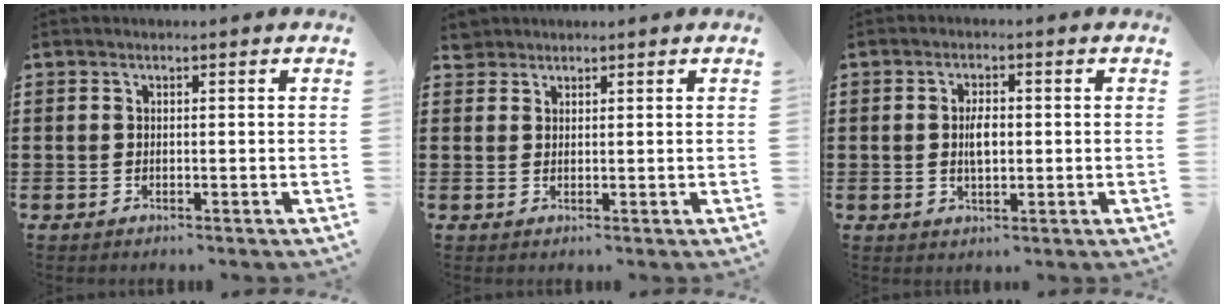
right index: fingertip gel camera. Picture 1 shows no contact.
{"total": 1.9, "force": [1.7, 0.9, -0.1], "torque": [-0.004, 0.007, 0.034]}
{"total": 3.6, "force": [0.1, 1.7, 3.2], "torque": [-0.053, 0.002, -0.002]}